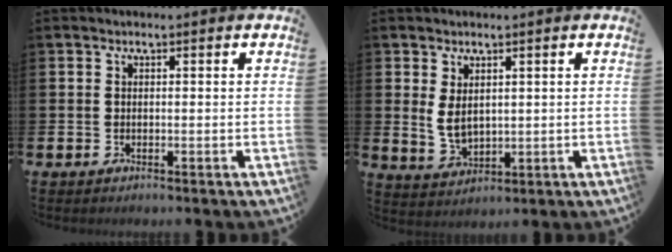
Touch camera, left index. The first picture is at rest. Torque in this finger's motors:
{"motor_torque": [0.24, 0.11, 0.12, 0.13]}